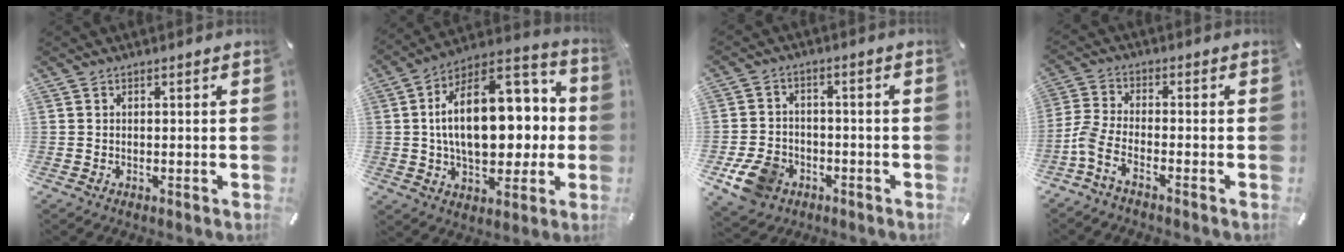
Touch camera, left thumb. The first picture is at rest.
{"total": 23.2, "force": [2.5, 14.0, 18.4], "torque": [-0.298, -0.011, 0.042]}
{"total": 9.4, "force": [-4.2, 7.3, 4.1], "torque": [-0.091, 0.024, -0.077]}
{"total": 5.7, "force": [-3.6, 2.0, 4.0], "torque": [-0.099, -0.007, -0.071]}